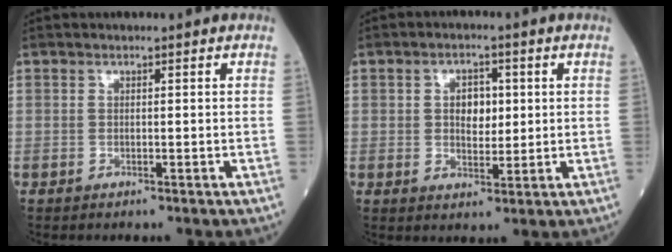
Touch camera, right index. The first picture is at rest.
{"total": 6.1, "force": [0.8, 3.2, 5.1], "torque": [-0.087, 0.010, 0.013]}